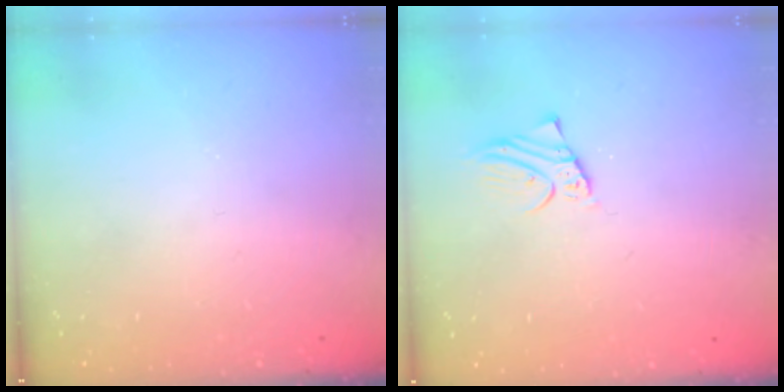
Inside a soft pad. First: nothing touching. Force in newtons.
{"total": 2.6, "press": 2.6, "slide": 0.0}